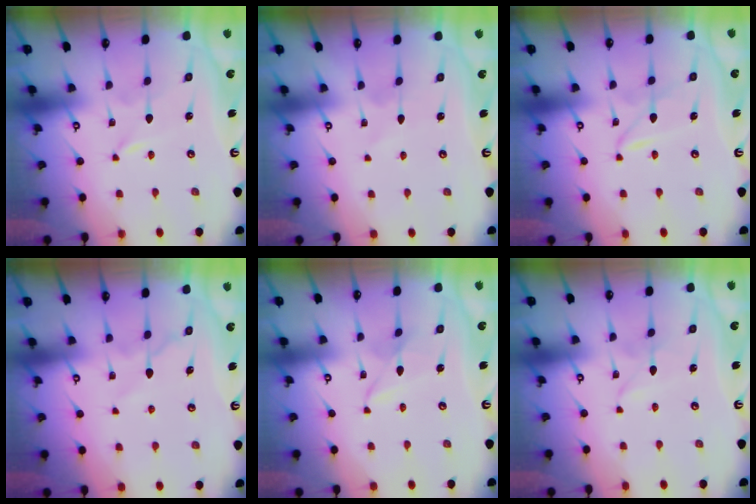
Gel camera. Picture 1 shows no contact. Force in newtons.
{"total": 2.6, "press": 2.6, "slide": 0.3}
{"total": 2.3, "press": 2.3, "slide": 0.3}
{"total": 5.9, "press": 5.8, "slide": 0.8}
{"total": 3.7, "press": 3.7, "slide": 0.4}
{"total": 2.1, "press": 2.1, "slide": 0.2}